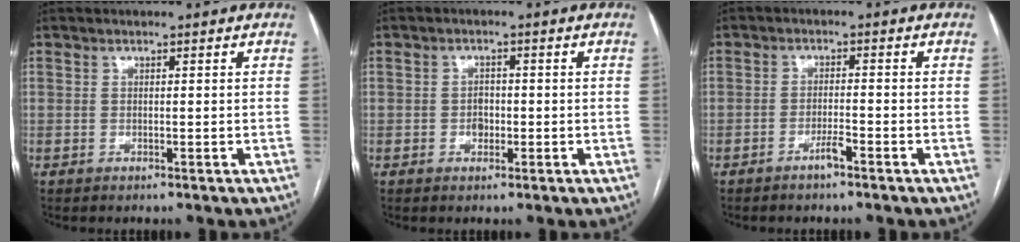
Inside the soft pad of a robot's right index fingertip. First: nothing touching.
{"total": 2.0, "force": [-0.5, 1.5, 1.2], "torque": [-0.015, 0.007, -0.007]}
{"total": 2.3, "force": [-1.7, 0.1, 1.6], "torque": [-0.030, 0.001, -0.031]}